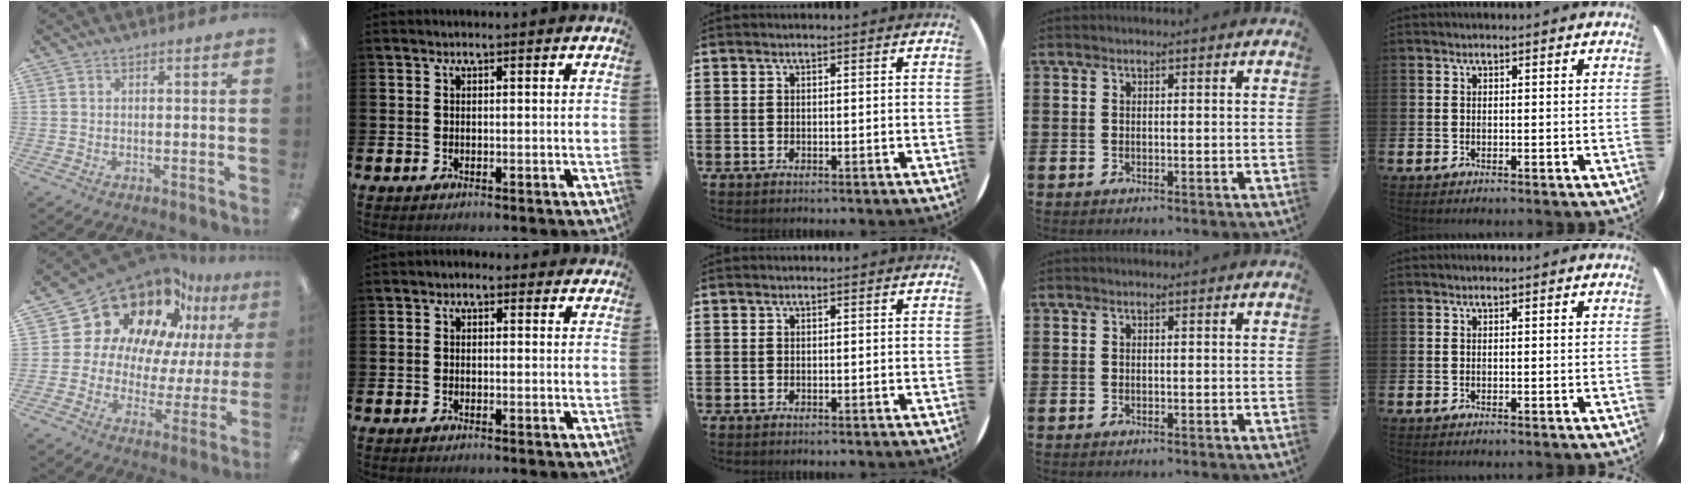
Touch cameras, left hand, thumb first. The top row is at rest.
{"thumb": {"total": 21.1, "force": [14.5, 12.7, 8.6], "torque": [-0.167, -0.103, 0.270]}, "index": {"total": 0.7, "force": [-0.3, 0.6, 0.3], "torque": [0.002, 0.003, -0.009]}}